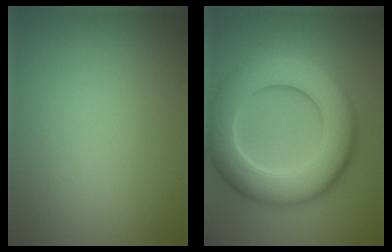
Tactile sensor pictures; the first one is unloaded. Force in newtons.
{"total": 10.8, "press": 10.8, "slide": 0.4}